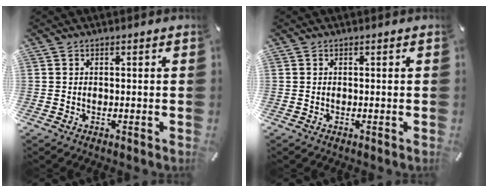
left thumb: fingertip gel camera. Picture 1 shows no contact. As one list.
[{"total": 0.0}]